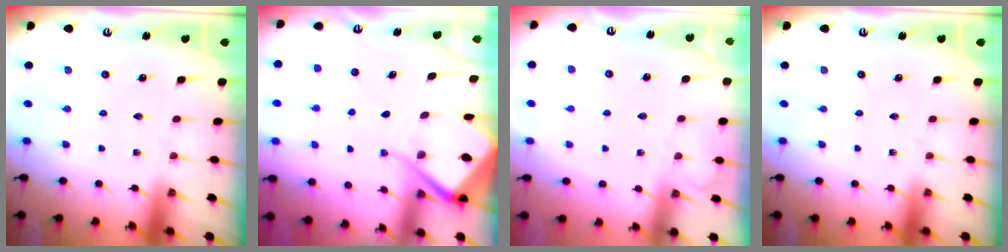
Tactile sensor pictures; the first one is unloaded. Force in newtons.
{"total": 8.9, "press": 8.8, "slide": 0.8}
{"total": 3.0, "press": 3.0, "slide": 0.5}
{"total": 0.0}